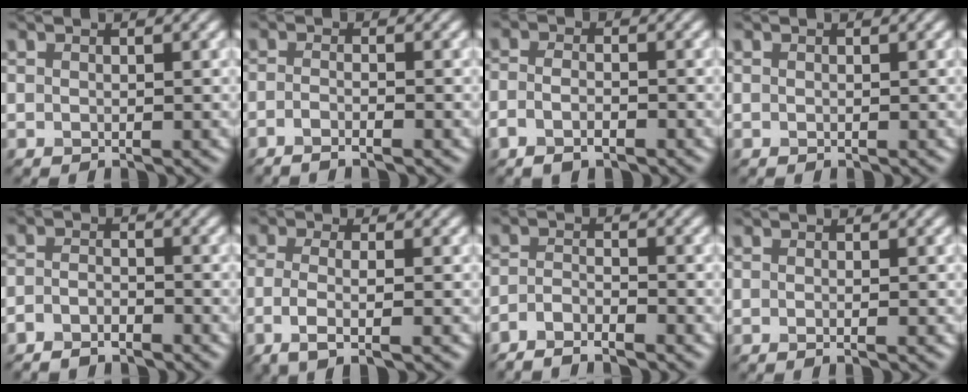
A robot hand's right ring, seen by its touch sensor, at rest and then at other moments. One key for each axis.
{"total": 2.5, "fx": -1.4, "fy": 0.6, "fz": 2.0, "tx": -0.027, "ty": -0.004, "tz": -0.030}
{"total": 2.4, "fx": -1.4, "fy": 1.0, "fz": 1.7, "tx": -0.038, "ty": -0.004, "tz": -0.030}
{"total": 0.0}
{"total": 2.3, "fx": -1.9, "fy": 0.9, "fz": 0.9, "tx": -0.018, "ty": 0.000, "tz": -0.042}
{"total": 3.7, "fx": -1.0, "fy": 1.2, "fz": 3.3, "tx": -0.063, "ty": -0.008, "tz": -0.027}
{"total": 2.7, "fx": -2.2, "fy": 0.5, "fz": 1.4, "tx": -0.024, "ty": -0.001, "tz": -0.048}
{"total": 1.2, "fx": -0.2, "fy": 0.4, "fz": 1.2, "tx": -0.012, "ty": -0.006, "tz": -0.009}